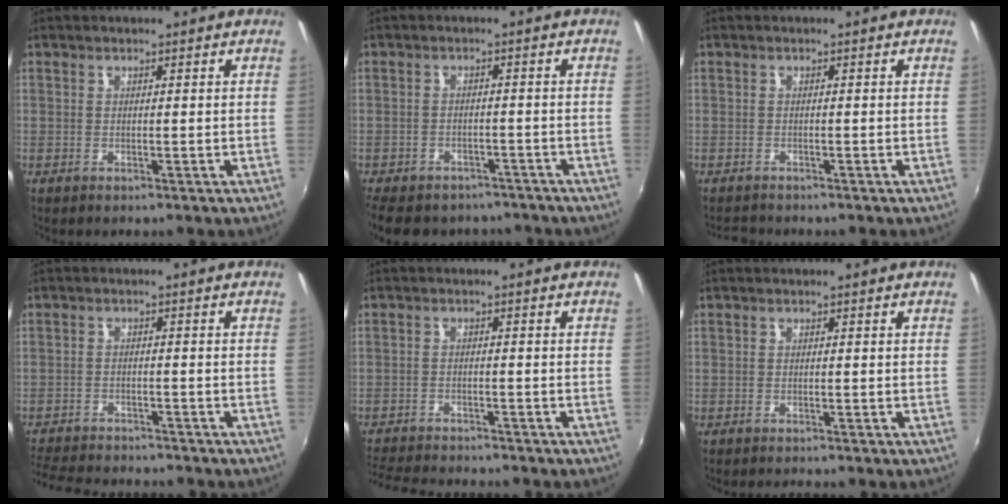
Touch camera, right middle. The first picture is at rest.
{"total": 12.2, "force": [-9.6, 6.0, 4.4], "torque": [-0.112, -0.008, -0.137]}
{"total": 2.2, "force": [-2.1, 0.4, 0.3], "torque": [-0.013, -0.010, -0.038]}
{"total": 11.4, "force": [-10.3, 2.6, 3.9], "torque": [-0.104, -0.012, -0.166]}
{"total": 9.7, "force": [-9.0, 1.6, 3.2], "torque": [-0.089, -0.014, -0.149]}
{"total": 1.4, "force": [-1.3, -0.1, 0.5], "torque": [-0.006, -0.012, -0.020]}